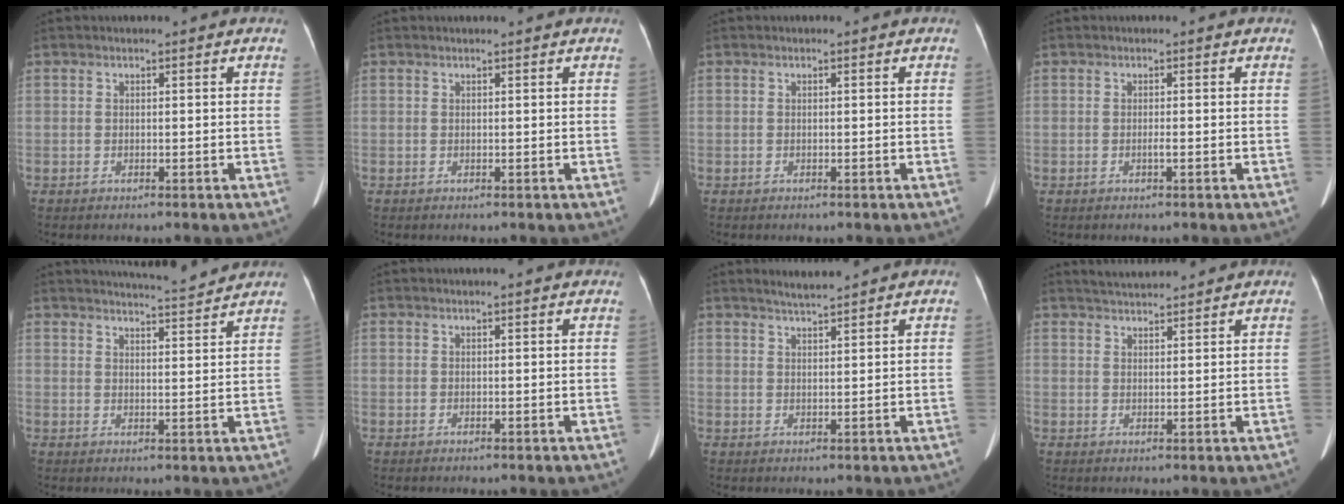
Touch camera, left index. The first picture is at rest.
{"total": 1.0, "force": [0.9, 0.0, 0.3], "torque": [-0.008, 0.011, 0.014]}
{"total": 0.0}
{"total": 0.6, "force": [-0.3, -0.1, 0.5], "torque": [-0.011, 0.000, -0.004]}
{"total": 7.3, "force": [7.1, -0.8, 1.4], "torque": [-0.030, -0.001, 0.096]}
{"total": 2.7, "force": [2.4, 0.2, 1.2], "torque": [-0.016, 0.014, 0.024]}
{"total": 2.9, "force": [2.7, -0.3, 0.9], "torque": [-0.021, 0.006, 0.052]}
{"total": 5.2, "force": [5.0, 0.2, 1.3], "torque": [-0.031, 0.027, 0.081]}